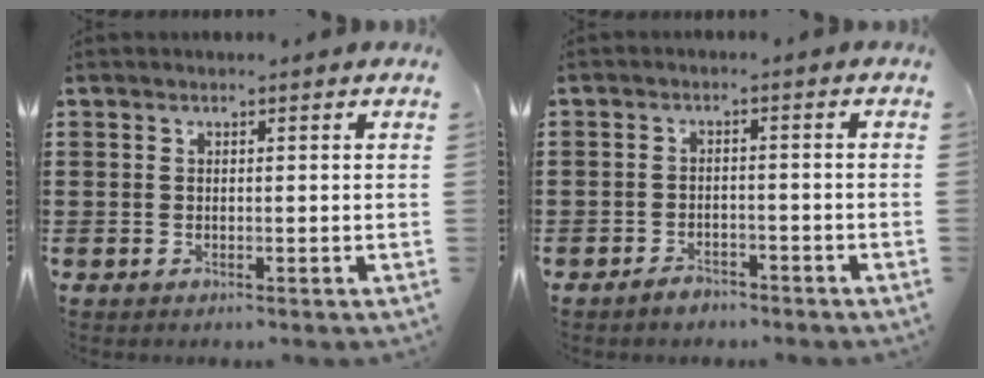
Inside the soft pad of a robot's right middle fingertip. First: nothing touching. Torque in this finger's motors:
{"motor_torque": [2.14, 0.00, 0.01, -0.01]}